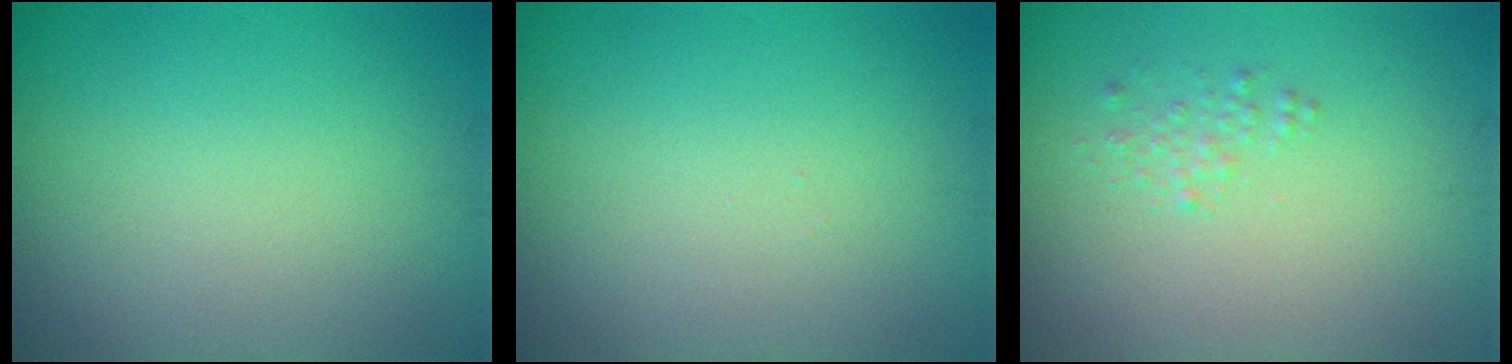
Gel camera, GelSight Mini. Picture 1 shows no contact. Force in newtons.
{"total": 0.0}
{"total": 0.9, "press": 0.9, "slide": 0.0}